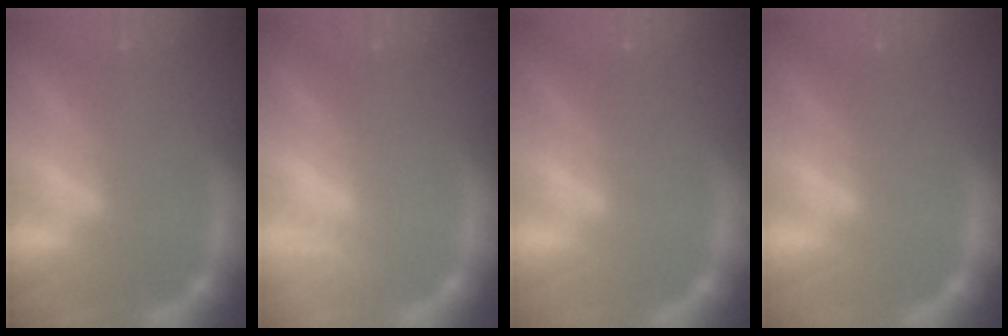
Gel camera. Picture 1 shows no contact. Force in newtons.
{"total": 1.5}
{"total": 0.0}
{"total": 0.0}